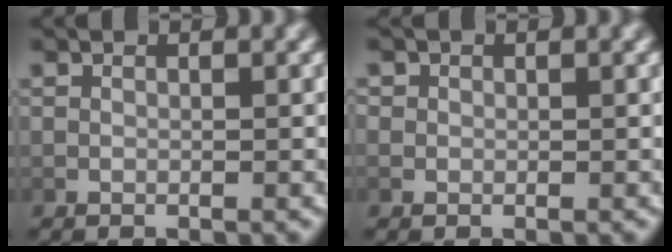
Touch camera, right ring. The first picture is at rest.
{"total": 1.5, "force": [0.2, 1.5, 0.4], "torque": [-0.013, -0.003, 0.002]}